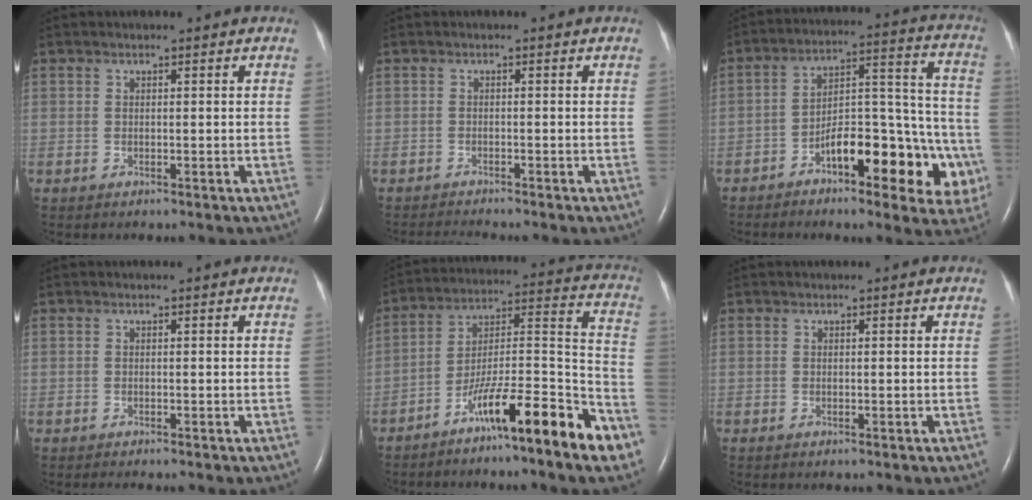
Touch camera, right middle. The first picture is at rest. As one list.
[{"total": 2.2, "force": [-2.0, -0.9, 0.0], "torque": [-0.009, -0.014, -0.037]}, {"total": 17.4, "force": [-7.7, 5.9, 14.4], "torque": [-0.166, 0.046, -0.102]}, {"total": 1.0, "force": [-0.8, 0.0, 0.5], "torque": [-0.008, -0.002, -0.010]}, {"total": 16.5, "force": [-10.5, 0.8, 12.8], "torque": [-0.197, 0.012, -0.174]}, {"total": 0.0}]